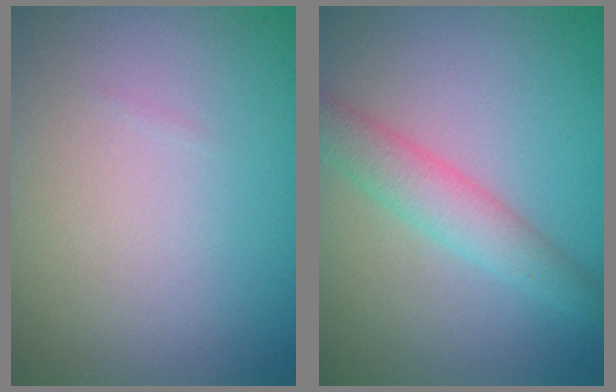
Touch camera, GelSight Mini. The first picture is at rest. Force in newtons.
{"total": 3.3, "press": 3.3, "slide": 0.1}